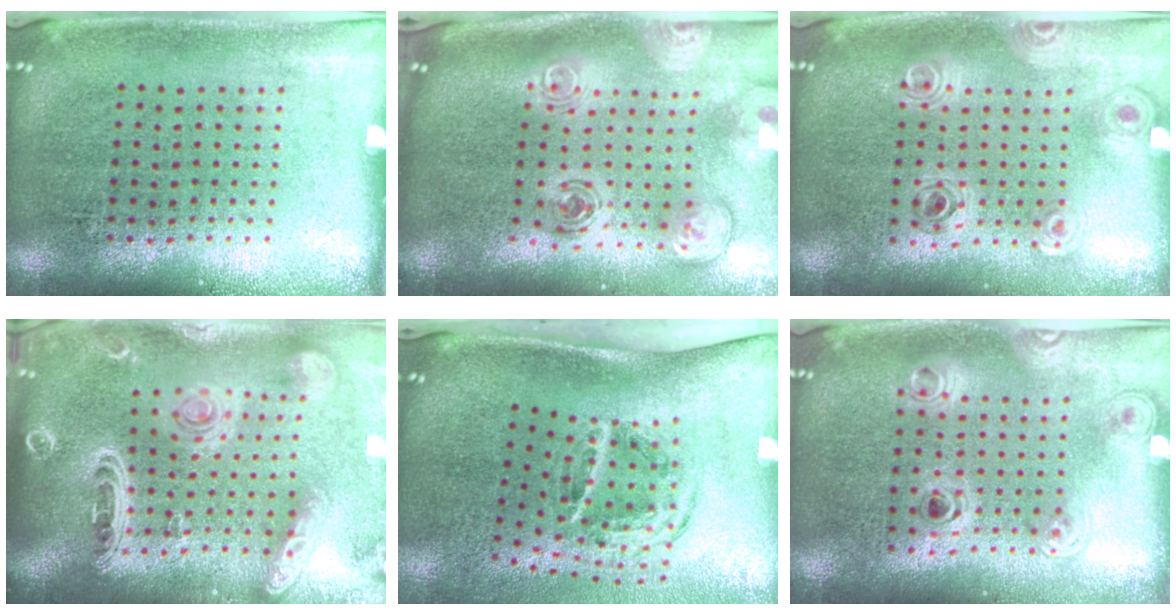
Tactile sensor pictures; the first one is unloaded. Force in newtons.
{"total": 2.8, "press": 2.0, "slide": 2.0}
{"total": 0.9, "press": 0.9, "slide": 0.2}
{"total": 2.8, "press": 2.4, "slide": 1.5}
{"total": 1.9, "press": 1.2, "slide": 1.4}
{"total": 1.2, "press": 1.1, "slide": 0.6}